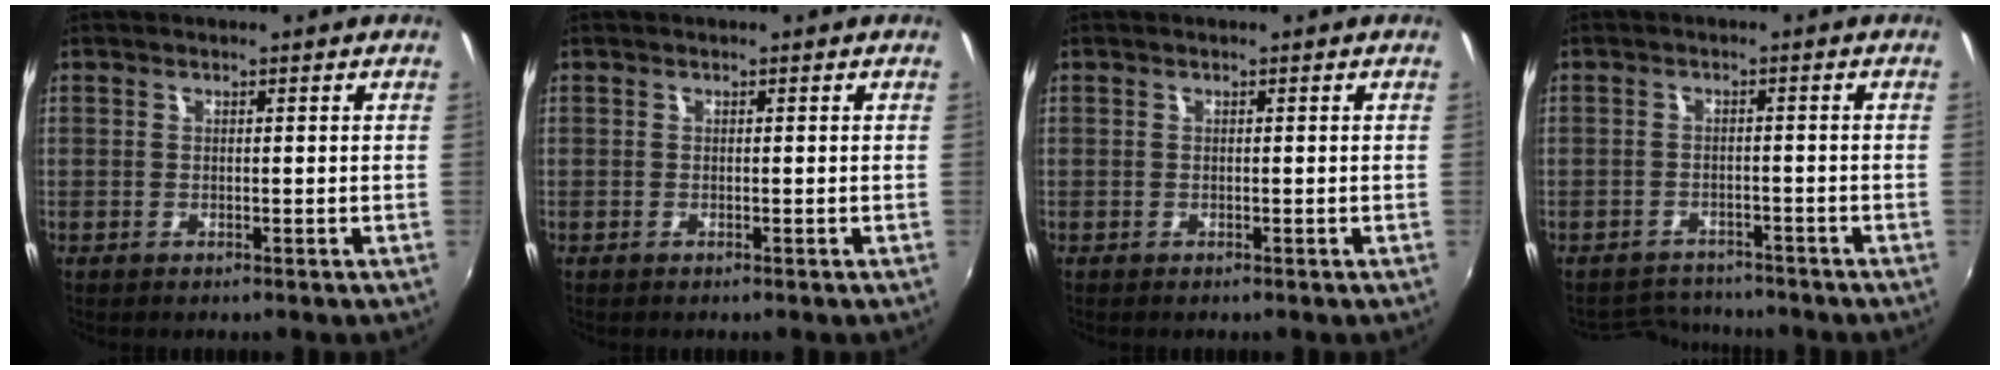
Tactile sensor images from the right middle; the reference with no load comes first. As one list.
[{"total": 0.0}, {"total": 0.0}, {"total": 6.0, "force": [-5.8, 1.8, 0.4], "torque": [-0.022, 0.006, -0.090]}]